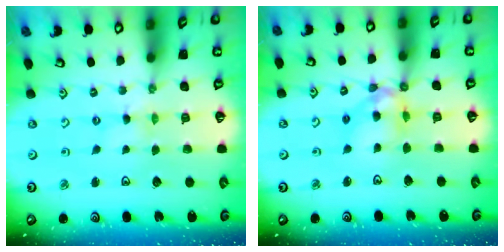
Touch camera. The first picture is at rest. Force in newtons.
{"total": 11.8, "press": 11.8, "slide": 0.9}